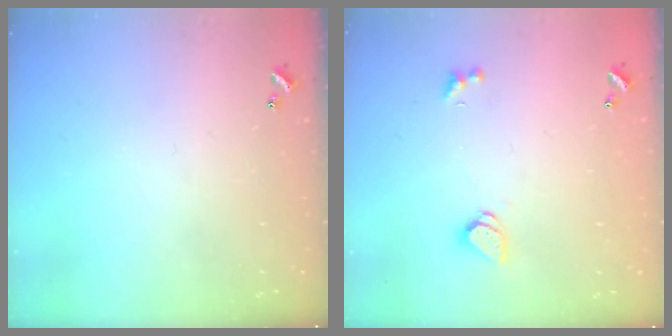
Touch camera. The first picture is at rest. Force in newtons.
{"total": 1.7, "press": 1.6, "slide": 0.5}